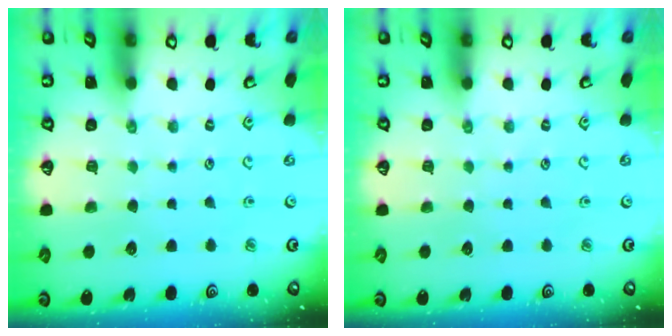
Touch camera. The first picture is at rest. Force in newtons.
{"total": 0.0}